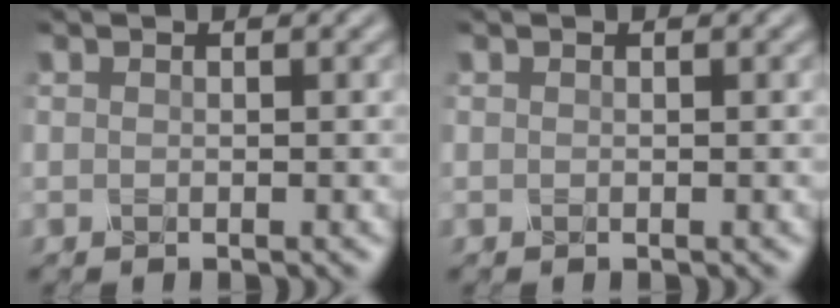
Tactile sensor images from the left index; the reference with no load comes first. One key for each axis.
{"total": 0.0}